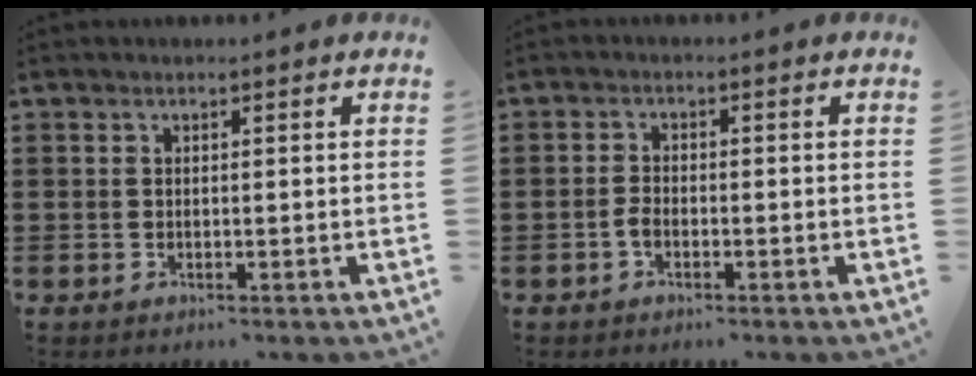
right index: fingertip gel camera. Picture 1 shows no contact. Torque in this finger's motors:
{"motor_torque": [1.25, 0.89, 0.18, 0.03]}